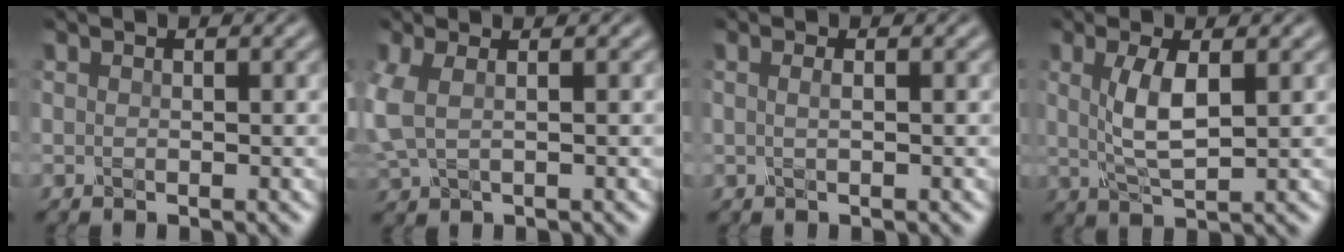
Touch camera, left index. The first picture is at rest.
{"total": 2.2, "force": [0.4, 1.0, 2.0], "torque": [-0.057, 0.005, 0.006]}
{"total": 1.1, "force": [0.2, 0.5, 1.0], "torque": [-0.012, -0.004, -0.003]}
{"total": 4.0, "force": [0.9, 1.2, 3.7], "torque": [-0.080, -0.001, 0.020]}